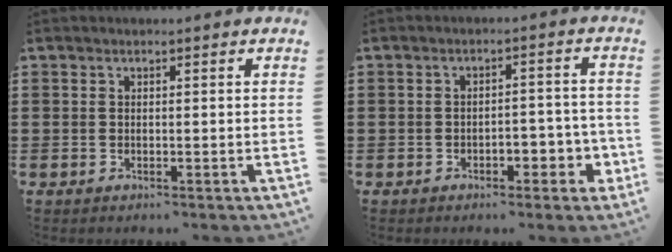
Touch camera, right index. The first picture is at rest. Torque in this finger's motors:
{"motor_torque": [0.13, -0.11, 0.07, 0.04]}